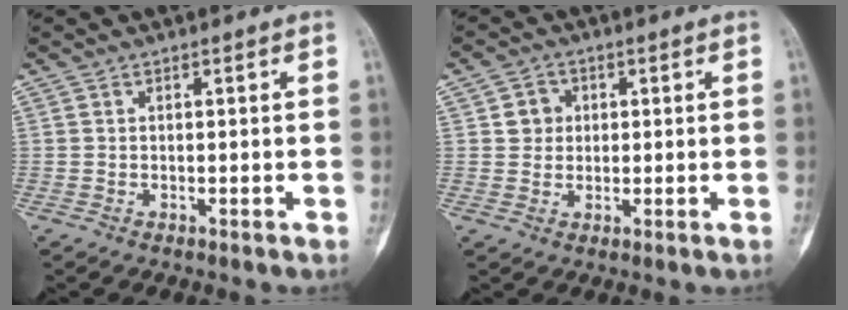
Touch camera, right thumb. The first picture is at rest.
{"total": 3.7, "force": [0.8, 3.4, 1.2], "torque": [0.001, 0.002, 0.009]}